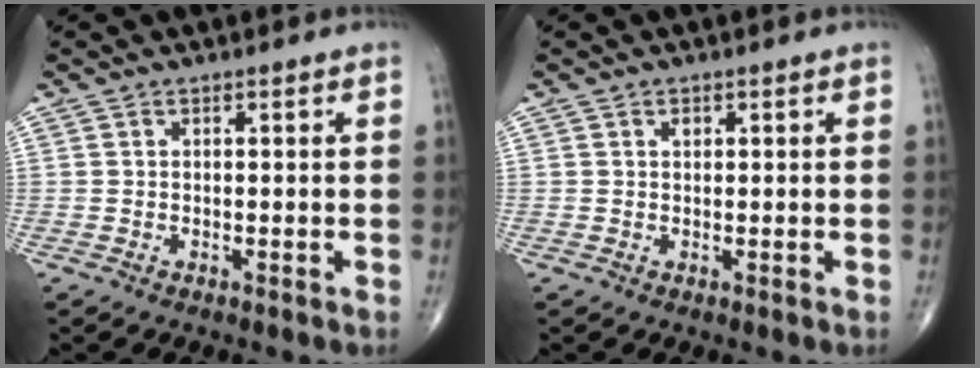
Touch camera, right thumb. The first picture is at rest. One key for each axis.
{"total": 0.9, "fx": 0.4, "fy": 0.7, "fz": 0.5, "tx": -0.004, "ty": 0.000, "tz": 0.006}